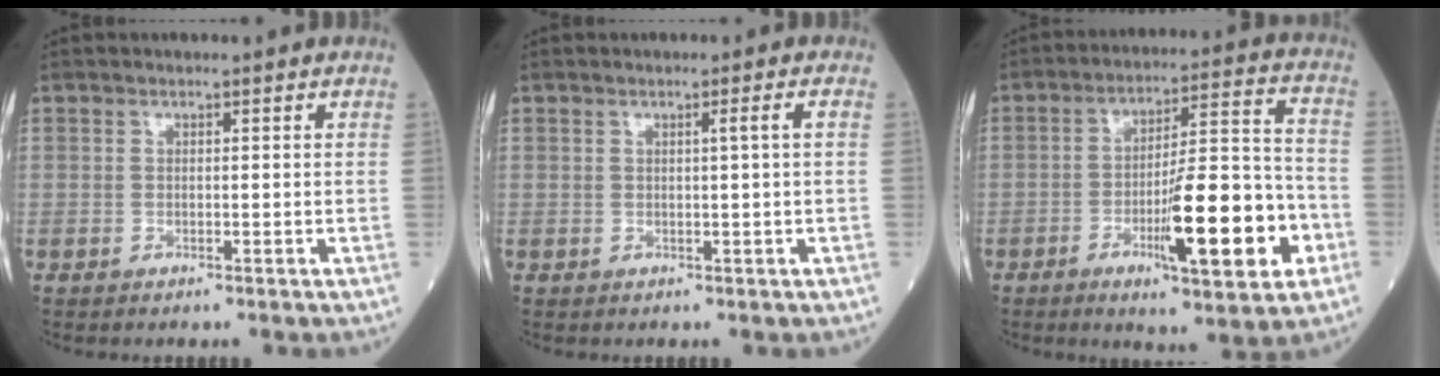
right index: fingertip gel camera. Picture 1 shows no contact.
{"total": 1.3, "force": [0.2, -0.6, 1.2], "torque": [-0.018, 0.000, 0.006]}
{"total": 16.0, "force": [-5.7, 2.3, 14.8], "torque": [-0.234, 0.002, -0.081]}